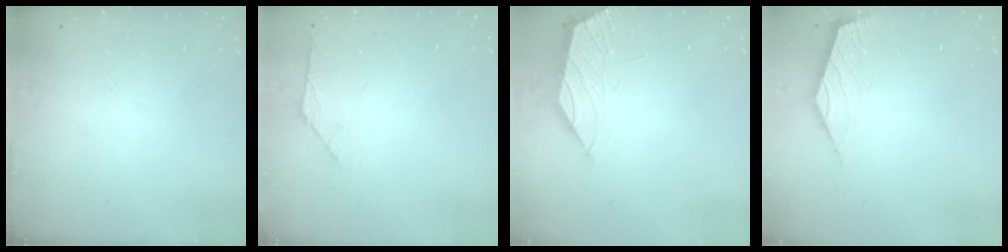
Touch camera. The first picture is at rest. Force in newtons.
{"total": 2.5, "press": 2.4, "slide": 0.7}
{"total": 0.8, "press": 0.7, "slide": 0.4}
{"total": 2.5, "press": 2.5, "slide": 0.6}